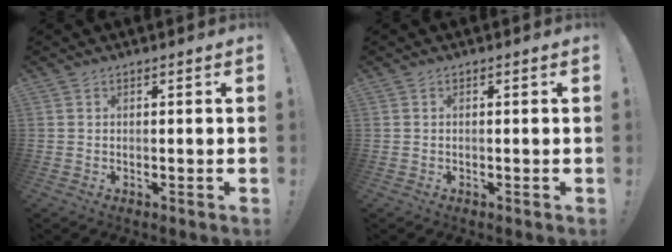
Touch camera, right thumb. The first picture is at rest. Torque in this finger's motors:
{"motor_torque": [0.04, -0.06, 0.05, -0.05, 0.00]}